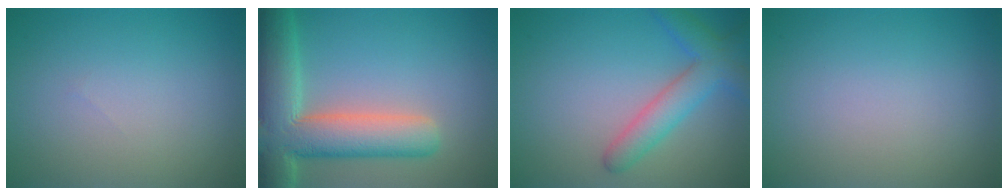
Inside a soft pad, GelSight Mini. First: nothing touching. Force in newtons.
{"total": 9.7, "press": 9.6, "slide": 1.2}
{"total": 4.2, "press": 4.2, "slide": 0.2}
{"total": 0.0}